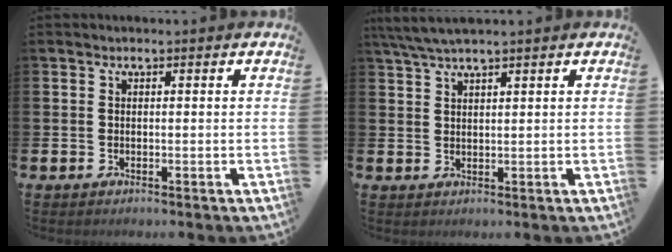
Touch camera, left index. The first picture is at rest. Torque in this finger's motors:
{"motor_torque": [0.36, -0.32, 0.60, 0.08]}